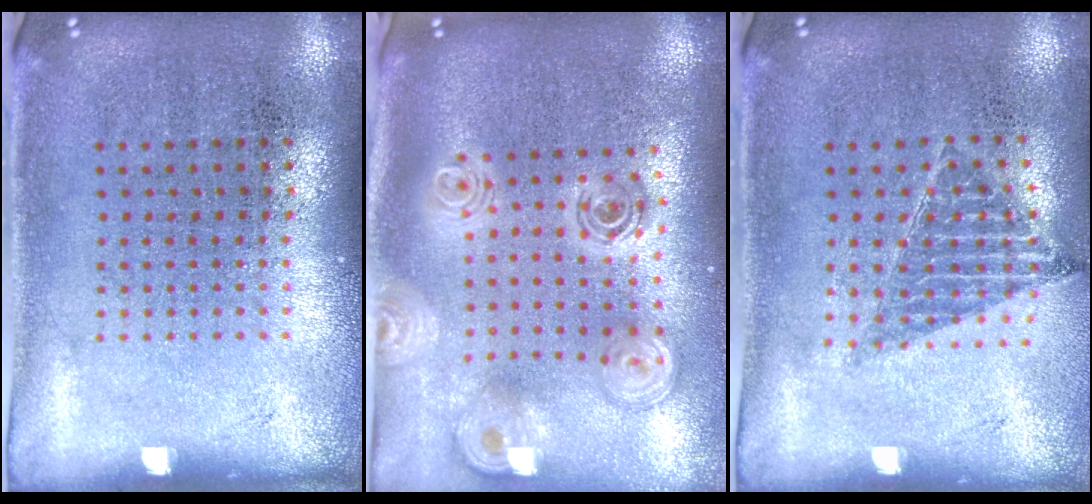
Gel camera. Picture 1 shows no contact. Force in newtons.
{"total": 2.6, "press": 1.9, "slide": 1.8}
{"total": 0.9, "press": 0.9, "slide": 0.0}